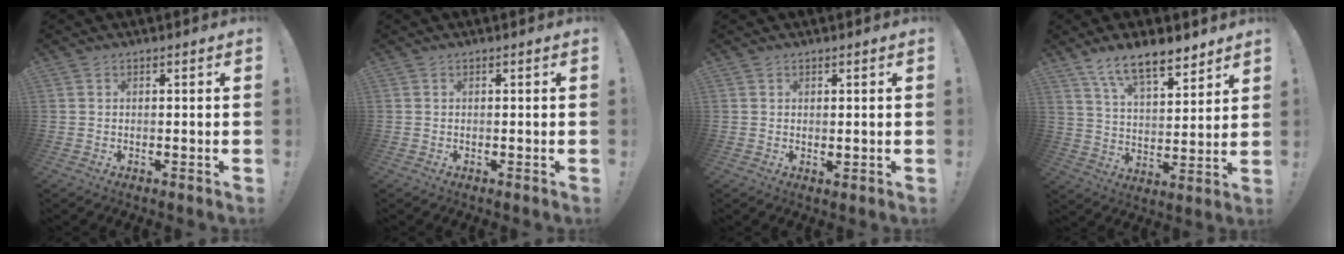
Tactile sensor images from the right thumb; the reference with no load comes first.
{"total": 0.0}
{"total": 0.8, "force": [0.6, 0.5, 0.3], "torque": [0.003, -0.003, 0.009]}
{"total": 12.7, "force": [9.7, 4.4, 7.0], "torque": [-0.113, -0.060, 0.172]}